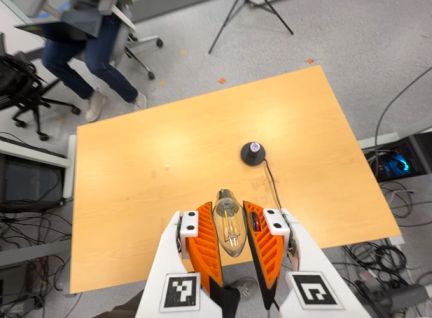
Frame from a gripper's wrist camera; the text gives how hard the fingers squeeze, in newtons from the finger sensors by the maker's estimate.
{"total": 14.8, "left": 16.5, "right": 13.0}